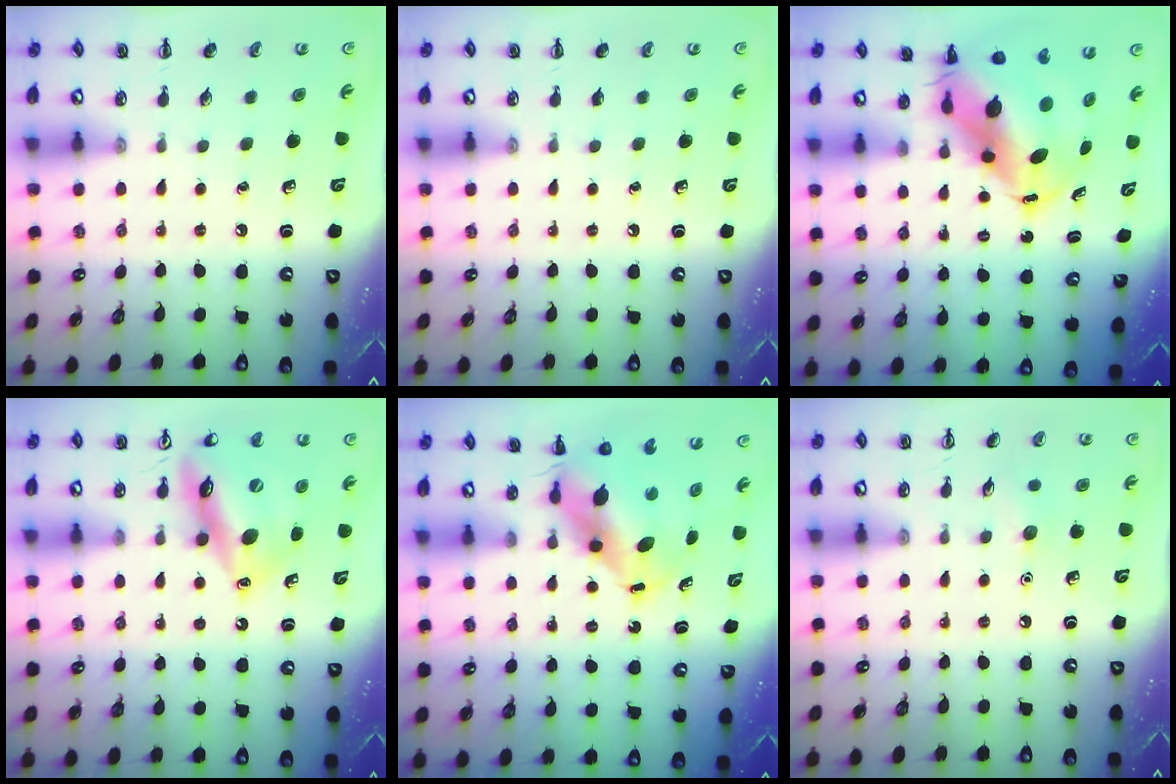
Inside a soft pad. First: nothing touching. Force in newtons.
{"total": 0.0}
{"total": 10.9, "press": 10.5, "slide": 2.9}
{"total": 15.3, "press": 15.0, "slide": 2.8}
{"total": 7.2, "press": 6.9, "slide": 2.3}
{"total": 5.4, "press": 5.2, "slide": 1.5}